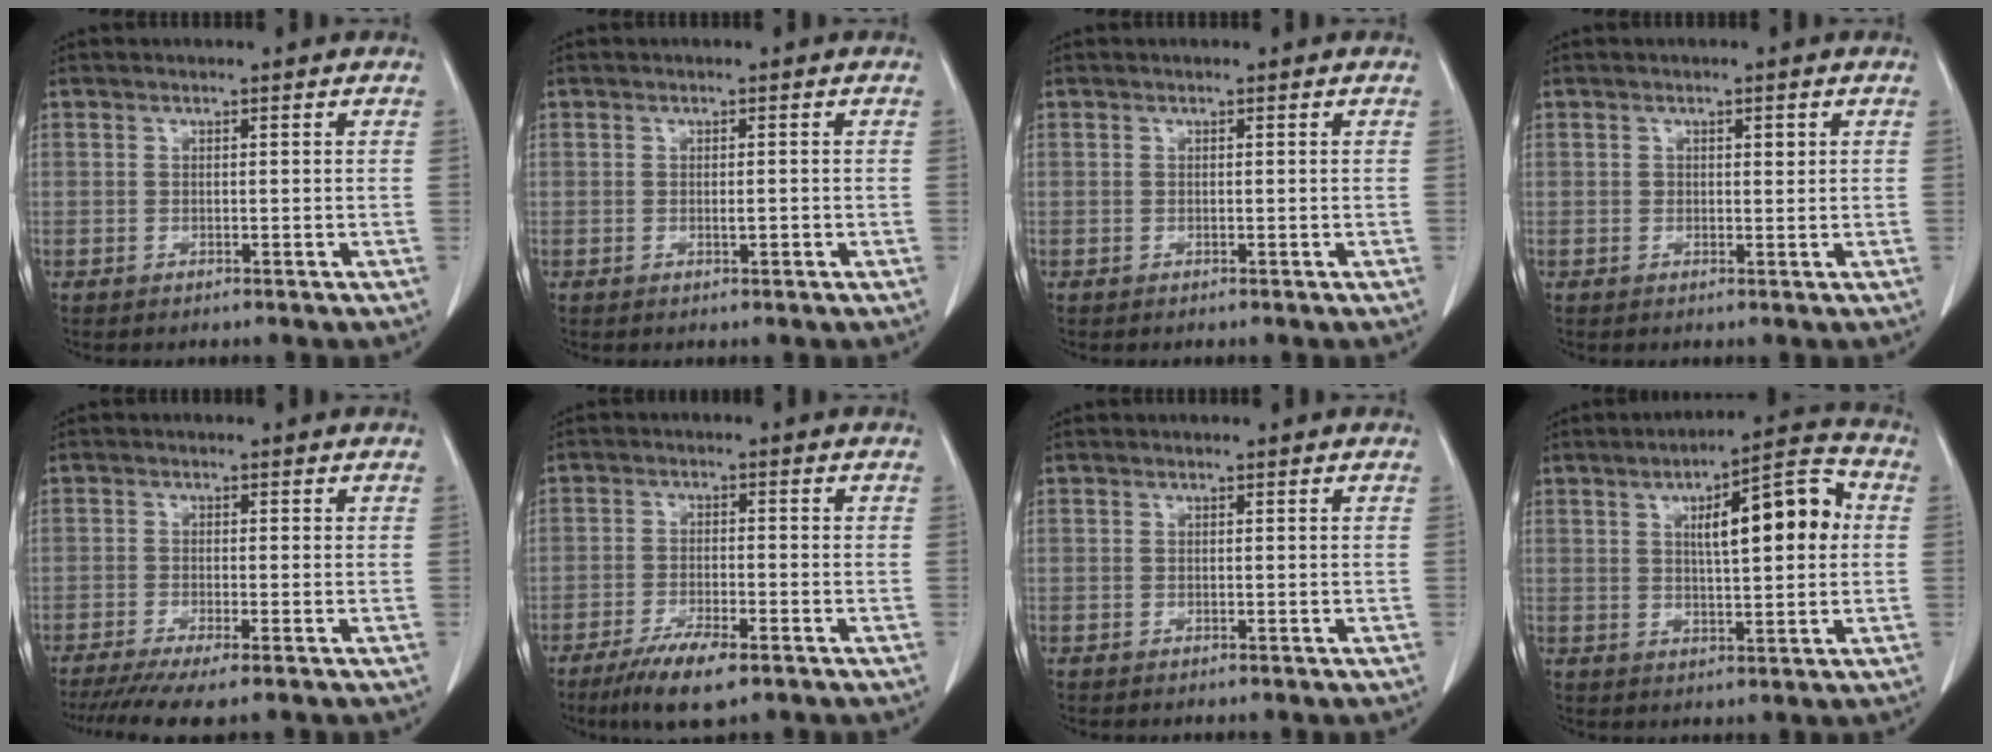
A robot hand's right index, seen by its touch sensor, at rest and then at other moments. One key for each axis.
{"total": 1.0, "fx": -0.3, "fy": 0.3, "fz": 0.9, "tx": -0.018, "ty": 0.000, "tz": -0.005}
{"total": 0.0}
{"total": 1.2, "fx": 0.3, "fy": 0.7, "fz": 0.9, "tx": -0.011, "ty": 0.000, "tz": 0.004}
{"total": 6.3, "fx": -4.5, "fy": 0.5, "fz": 4.4, "tx": -0.070, "ty": -0.013, "tz": -0.076}
{"total": 7.0, "fx": -4.6, "fy": 1.4, "fz": 5.2, "tx": -0.096, "ty": -0.013, "tz": -0.076}
{"total": 0.0}
{"total": 11.8, "fx": 2.4, "fy": 2.8, "fz": 11.2, "tx": -0.163, "ty": 0.029, "tz": 0.034}